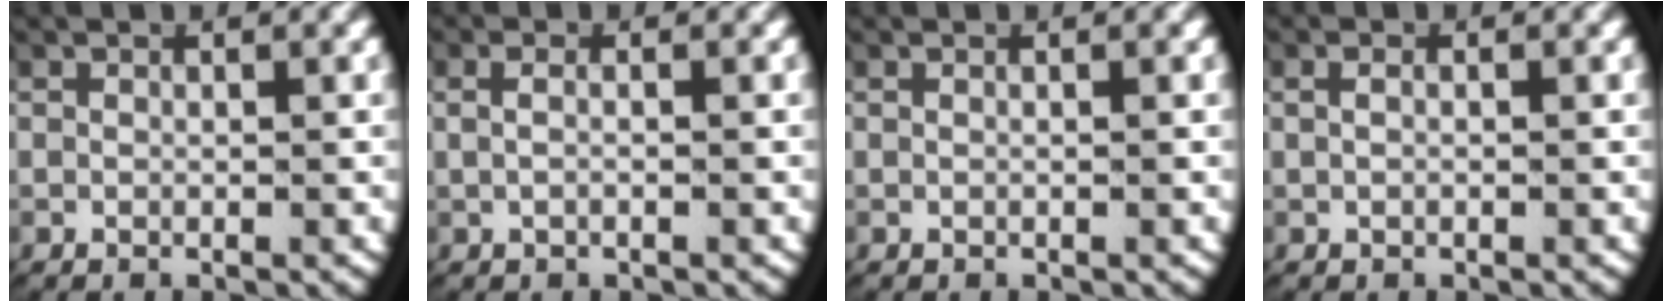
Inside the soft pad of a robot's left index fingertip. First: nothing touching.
{"total": 1.2, "force": [-0.2, 0.3, 1.2], "torque": [-0.028, -0.001, -0.003]}
{"total": 0.6, "force": [0.1, -0.2, 0.6], "torque": [-0.010, 0.002, 0.002]}
{"total": 0.6, "force": [-0.1, 0.1, 0.6], "torque": [-0.016, -0.002, 0.000]}